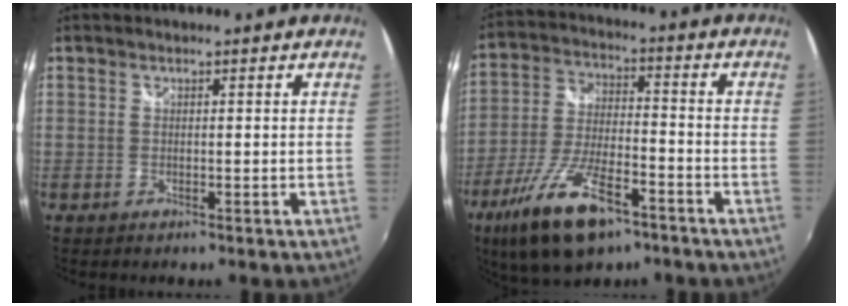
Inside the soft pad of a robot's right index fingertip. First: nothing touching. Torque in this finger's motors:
{"motor_torque": [1.29, -0.85, 0.67, 0.13]}